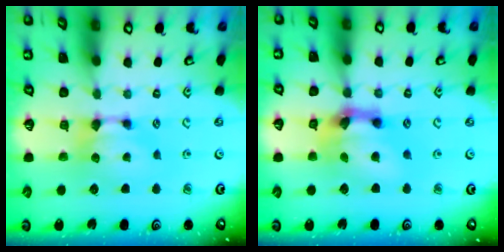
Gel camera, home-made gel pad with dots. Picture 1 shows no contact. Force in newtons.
{"total": 7.5, "press": 6.9, "slide": 3.0}